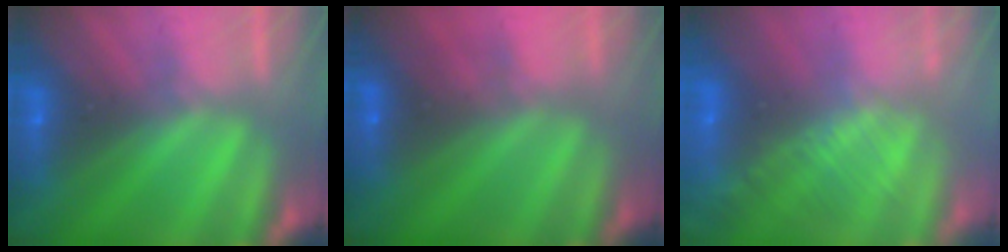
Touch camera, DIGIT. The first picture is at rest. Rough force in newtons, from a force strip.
{"total": 2.1}
{"total": 2.9}